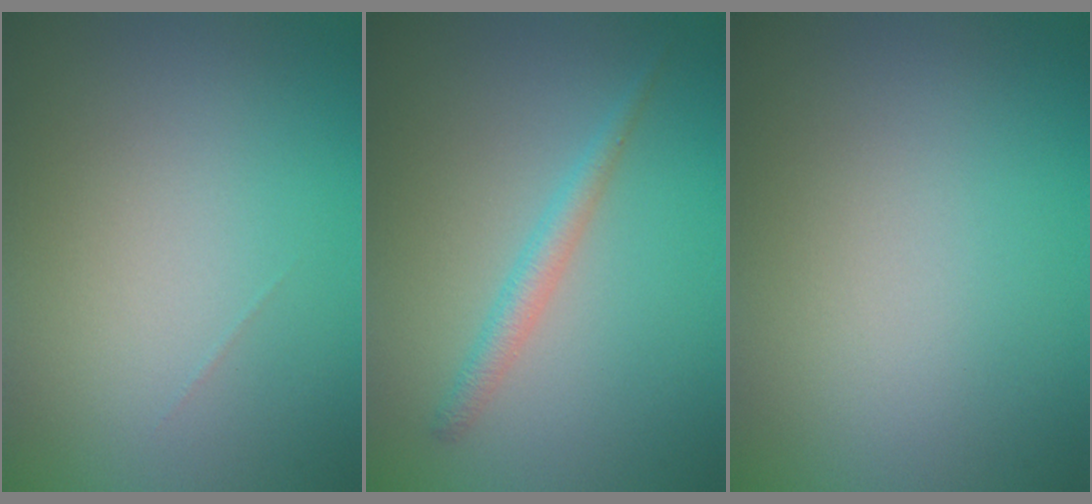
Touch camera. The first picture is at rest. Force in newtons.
{"total": 1.8, "press": 1.8, "slide": 0.1}
{"total": 0.0}